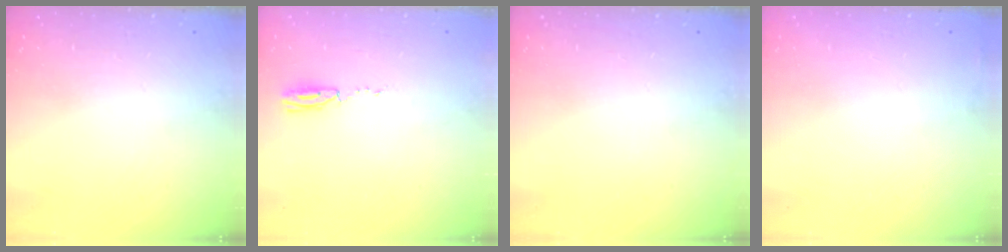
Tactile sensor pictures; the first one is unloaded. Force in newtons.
{"total": 3.5, "press": 2.8, "slide": 2.2}
{"total": 0.0}
{"total": 2.9, "press": 2.4, "slide": 1.6}